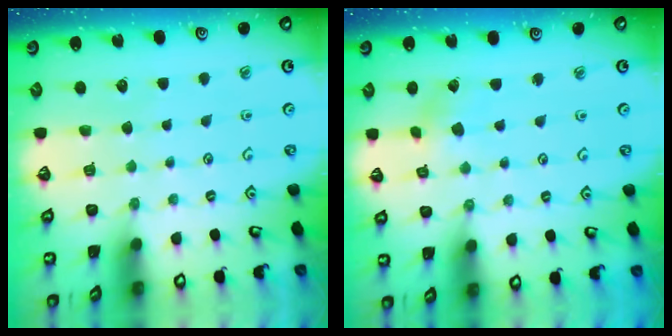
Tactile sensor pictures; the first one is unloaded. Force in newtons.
{"total": 2.7, "press": 2.6, "slide": 0.6}